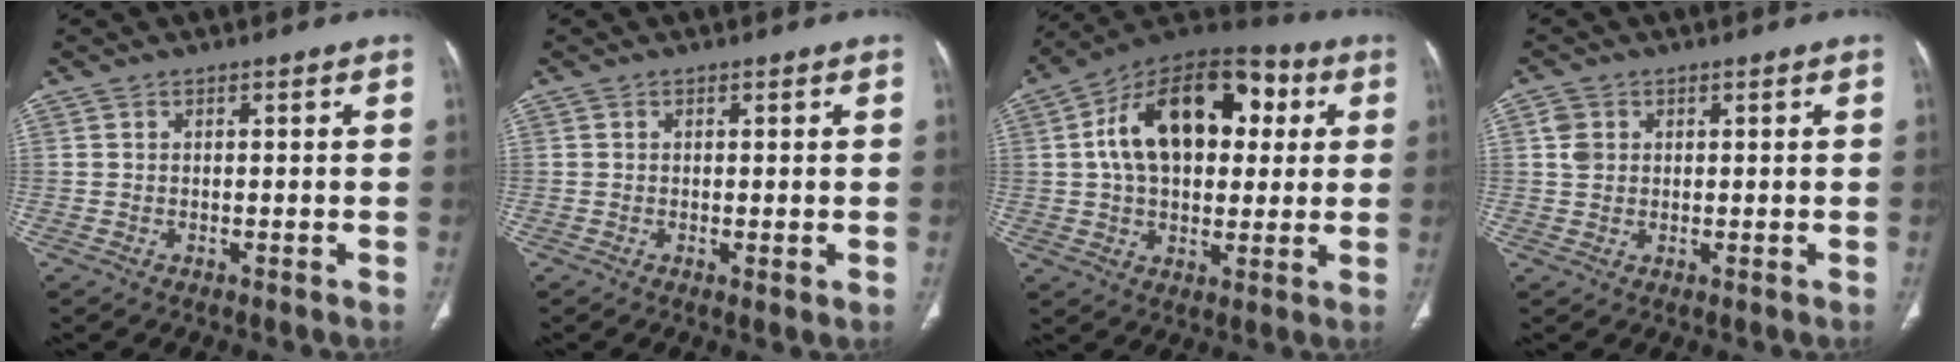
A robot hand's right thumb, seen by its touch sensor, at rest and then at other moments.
{"total": 1.0, "force": [-0.1, 0.2, 1.0], "torque": [-0.020, -0.006, -0.001]}
{"total": 22.2, "force": [4.6, 13.6, 16.9], "torque": [-0.243, 0.020, 0.064]}
{"total": 2.9, "force": [0.7, 2.5, 1.3], "torque": [-0.018, 0.002, 0.016]}